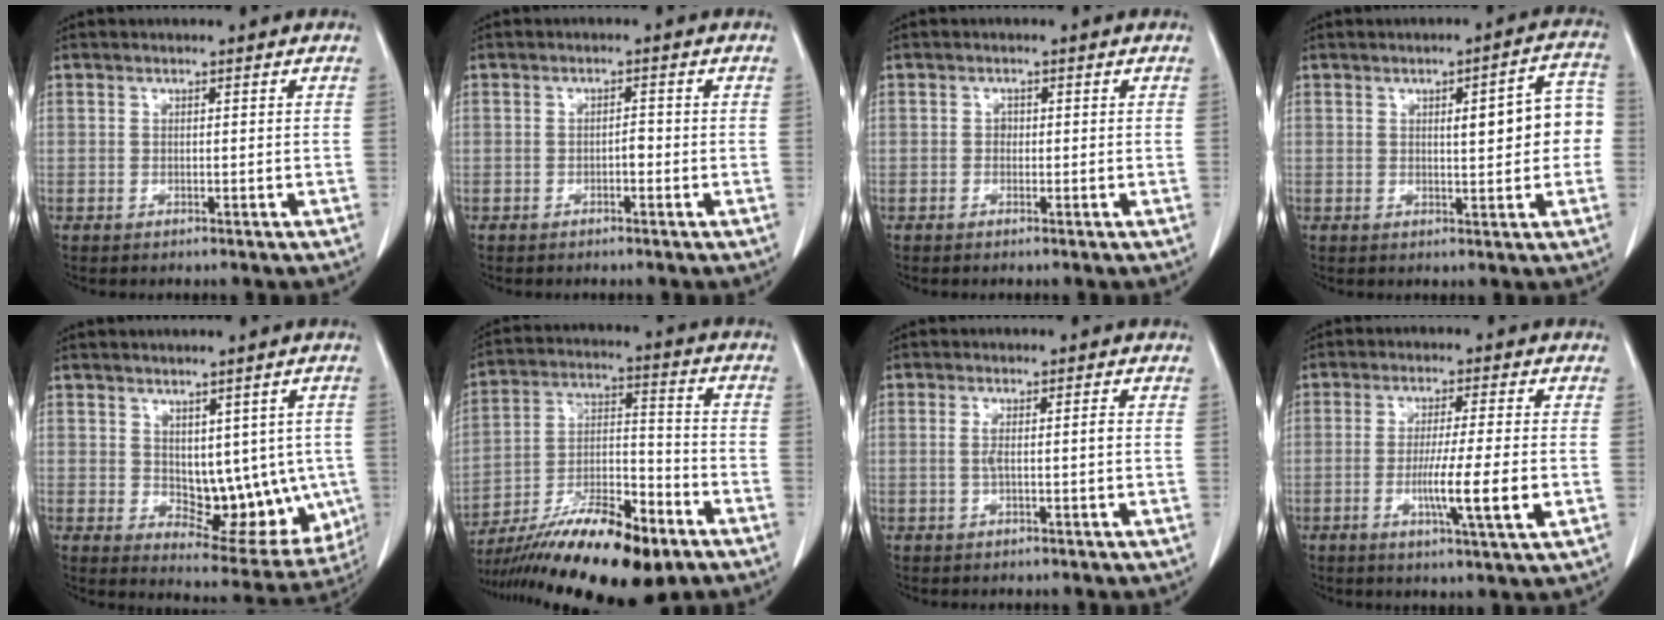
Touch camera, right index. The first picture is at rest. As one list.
[{"total": 1.2, "force": [-0.4, 0.4, 1.0], "torque": [-0.012, 0.005, -0.005]}, {"total": 0.7, "force": [0.0, 0.6, 0.3], "torque": [-0.001, 0.004, 0.000]}, {"total": 8.0, "force": [0.5, 2.0, 7.7], "torque": [-0.096, 0.026, 0.006]}, {"total": 11.6, "force": [0.2, 6.7, 9.5], "torque": [-0.101, 0.001, 0.029]}, {"total": 20.4, "force": [-14.2, 4.5, 14.0], "torque": [-0.229, -0.011, -0.242]}, {"total": 2.1, "force": [-0.1, 0.1, 2.1], "torque": [-0.038, 0.003, 0.002]}, {"total": 8.4, "force": [-1.9, -0.6, 8.2], "torque": [-0.137, -0.018, -0.033]}]